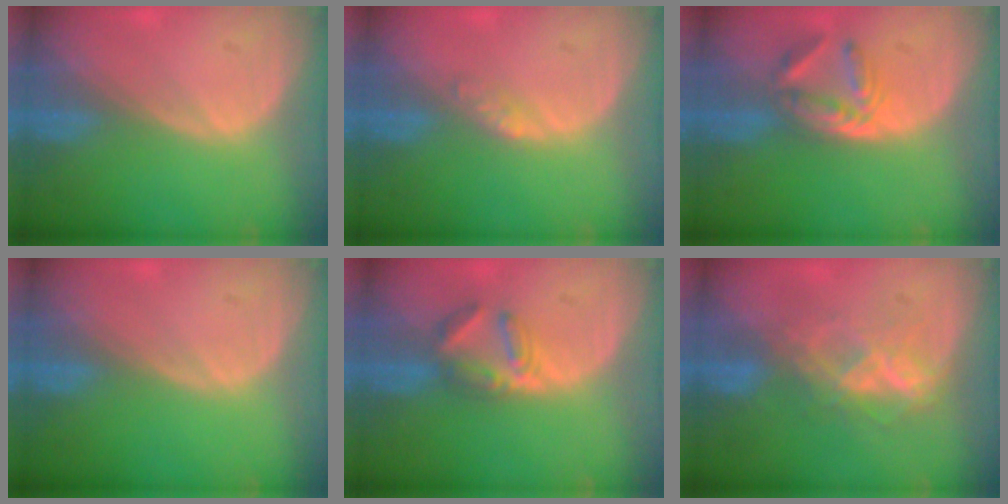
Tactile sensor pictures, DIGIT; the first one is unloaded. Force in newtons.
{"total": 1.4, "press": 1.4, "slide": 0.1}
{"total": 5.8, "press": 4.9, "slide": 3.1}
{"total": 0.0}
{"total": 4.4, "press": 4.3, "slide": 1.1}
{"total": 5.8, "press": 5.6, "slide": 1.6}